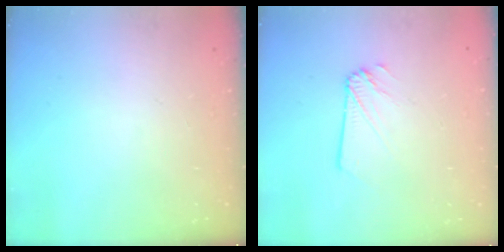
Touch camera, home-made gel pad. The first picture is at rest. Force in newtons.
{"total": 3.5, "press": 3.4, "slide": 0.3}